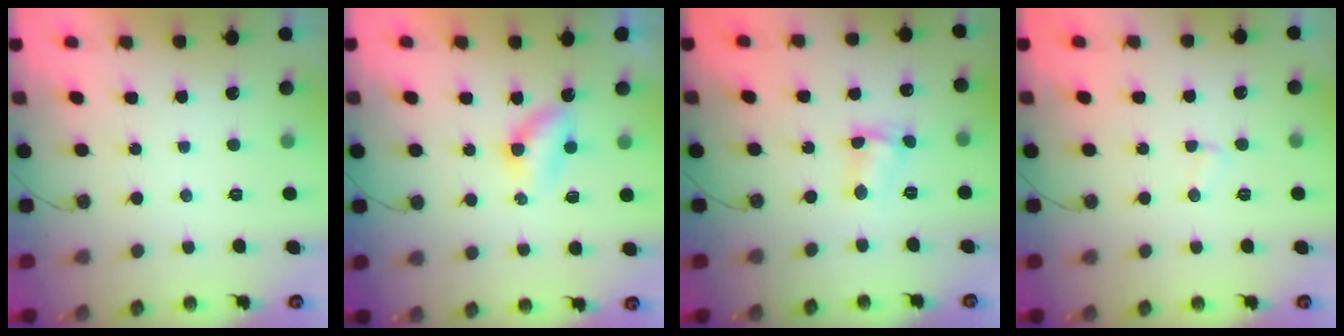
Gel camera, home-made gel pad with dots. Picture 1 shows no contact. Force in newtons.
{"total": 3.4, "press": 3.4, "slide": 0.5}
{"total": 3.7, "press": 3.7, "slide": 0.4}
{"total": 2.3, "press": 2.3, "slide": 0.3}